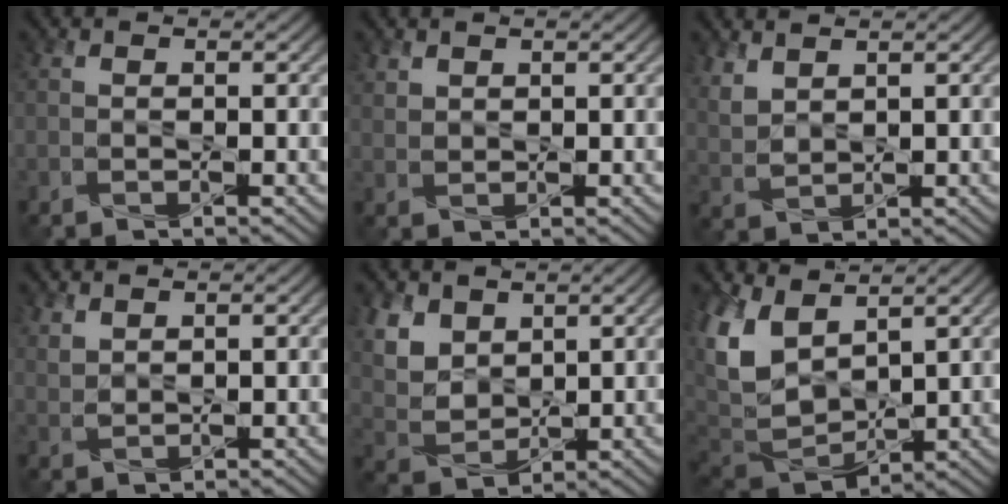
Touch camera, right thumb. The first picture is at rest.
{"total": 1.6, "force": [1.3, 0.9, 0.5], "torque": [-0.017, 0.000, 0.031]}
{"total": 3.5, "force": [2.5, 1.7, 1.9], "torque": [-0.055, 0.000, 0.061]}
{"total": 2.1, "force": [1.7, 0.8, 0.9], "torque": [-0.029, -0.001, 0.043]}
{"total": 7.7, "force": [3.8, 5.1, 4.3], "torque": [-0.137, -0.004, 0.079]}
{"total": 9.6, "force": [2.5, 5.8, 7.3], "torque": [-0.199, -0.013, 0.048]}